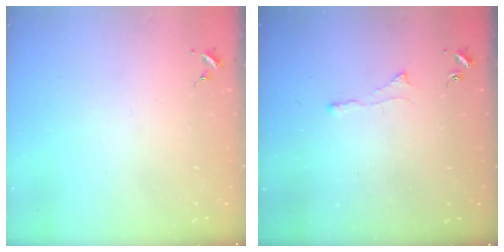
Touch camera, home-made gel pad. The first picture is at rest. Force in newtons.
{"total": 3.0, "press": 2.9, "slide": 0.5}